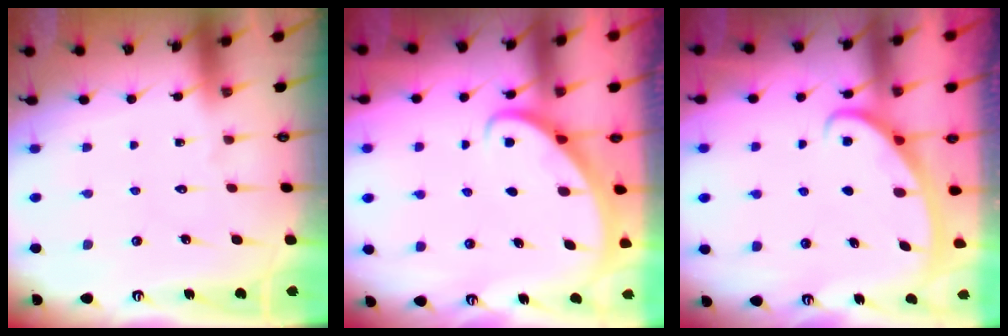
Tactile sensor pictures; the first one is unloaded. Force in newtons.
{"total": 2.8, "press": 2.8, "slide": 0.2}
{"total": 3.0, "press": 2.9, "slide": 0.4}